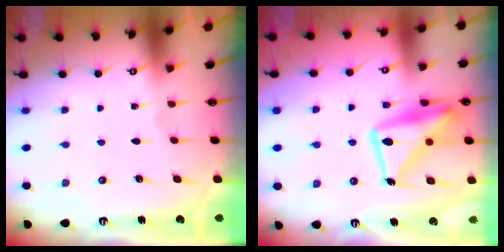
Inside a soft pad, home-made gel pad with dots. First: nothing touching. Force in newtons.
{"total": 17.9, "press": 17.8, "slide": 1.7}